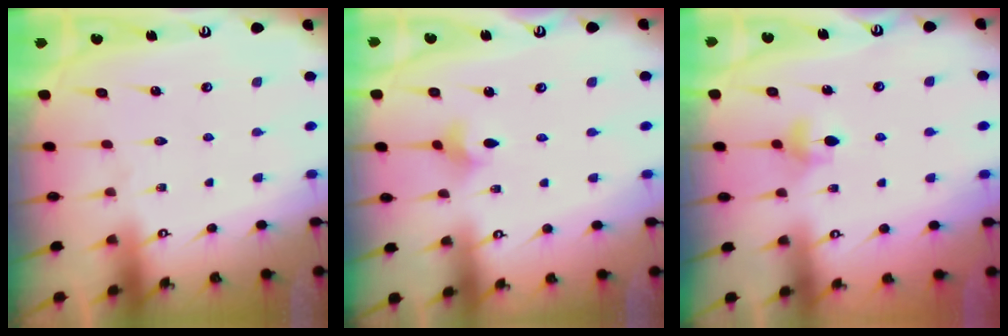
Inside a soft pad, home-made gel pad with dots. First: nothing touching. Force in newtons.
{"total": 3.4, "press": 3.3, "slide": 0.8}
{"total": 4.5, "press": 4.4, "slide": 0.6}